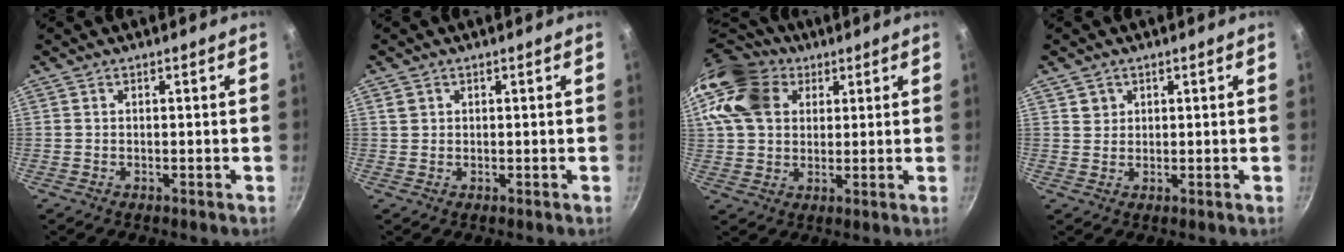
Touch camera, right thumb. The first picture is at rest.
{"total": 1.3, "force": [0.5, 1.2, 0.4], "torque": [-0.004, 0.004, 0.010]}
{"total": 16.4, "force": [6.6, 12.2, 8.8], "torque": [-0.161, 0.006, 0.113]}
{"total": 2.1, "force": [1.0, 1.8, 0.3], "torque": [0.012, 0.005, 0.017]}